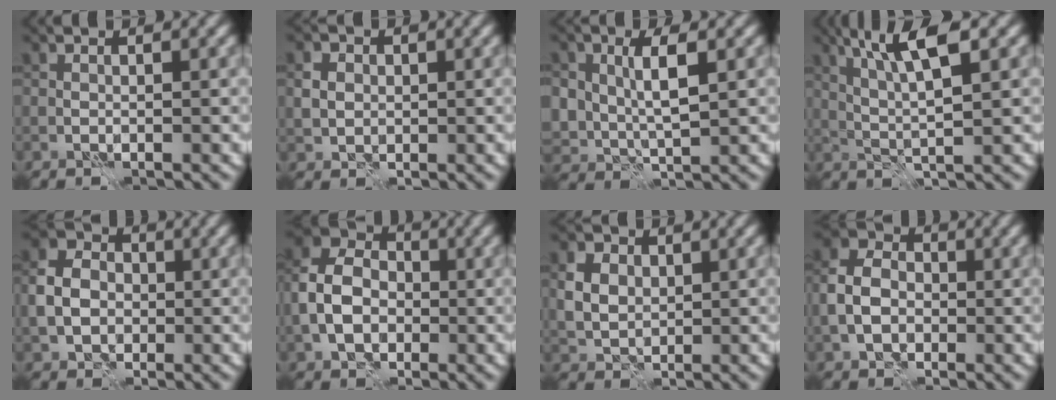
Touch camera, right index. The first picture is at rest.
{"total": 2.3, "force": [0.2, 2.0, 1.1], "torque": [-0.023, 0.002, 0.001]}
{"total": 4.5, "force": [1.1, 2.7, 3.5], "torque": [-0.076, -0.001, 0.023]}
{"total": 5.8, "force": [2.5, 1.1, 5.1], "torque": [-0.102, 0.007, 0.047]}
{"total": 5.1, "force": [-0.5, 4.2, 2.9], "torque": [-0.061, 0.007, -0.017]}
{"total": 7.1, "force": [-1.3, 5.5, 4.4], "torque": [-0.096, 0.009, -0.035]}
{"total": 4.6, "force": [1.3, 3.6, 2.6], "torque": [-0.062, 0.011, 0.018]}
{"total": 5.2, "force": [-0.9, 4.1, 3.2], "torque": [-0.069, 0.006, -0.024]}